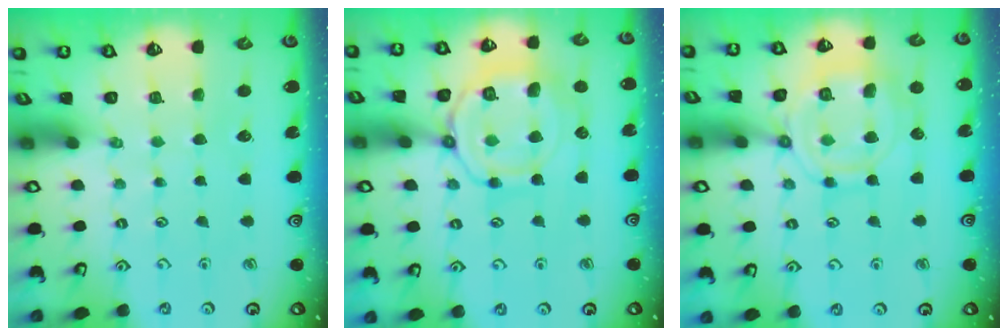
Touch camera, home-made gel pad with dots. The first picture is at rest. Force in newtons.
{"total": 13.6, "press": 13.6, "slide": 1.3}
{"total": 13.3, "press": 13.2, "slide": 1.2}